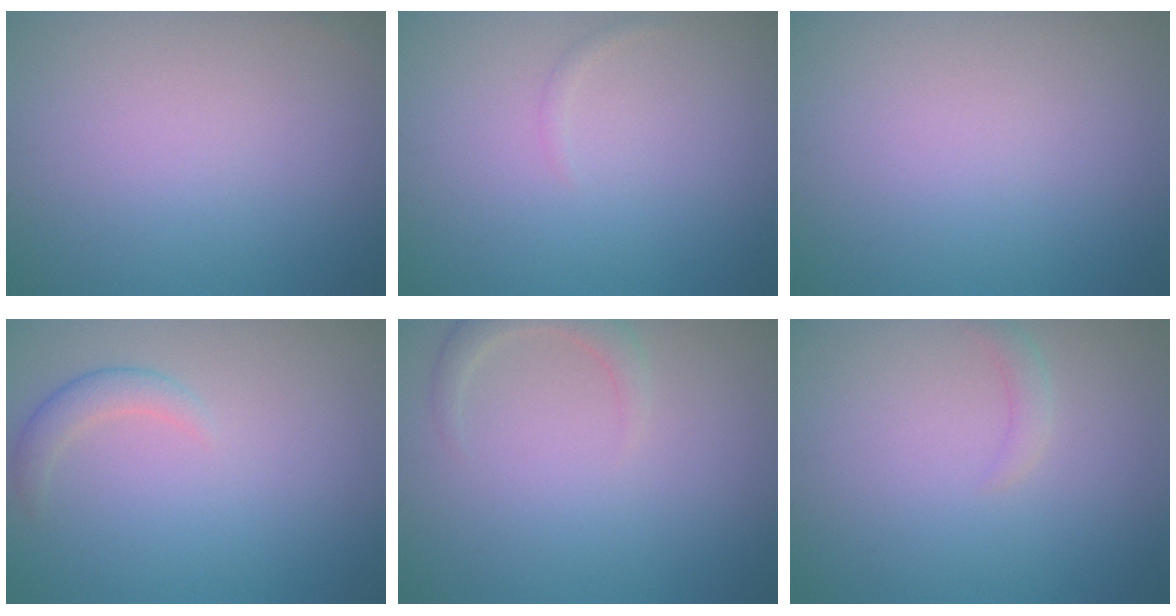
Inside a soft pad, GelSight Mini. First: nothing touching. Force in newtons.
{"total": 0.5, "press": 0.5, "slide": 0.0}
{"total": 0.0}
{"total": 1.8, "press": 1.7, "slide": 0.2}
{"total": 2.0, "press": 2.0, "slide": 0.3}
{"total": 1.1, "press": 1.1, "slide": 0.2}